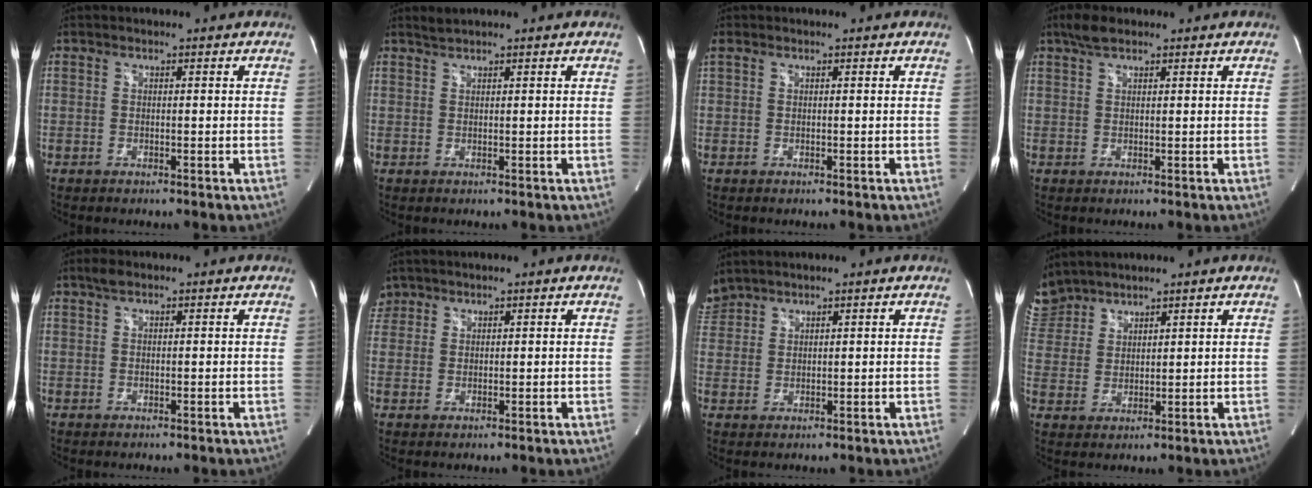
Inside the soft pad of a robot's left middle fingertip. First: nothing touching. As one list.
[{"total": 1.2, "force": [1.1, -0.3, 0.2], "torque": [-0.009, 0.005, 0.028]}, {"total": 0.7, "force": [0.5, 0.4, 0.3], "torque": [-0.016, 0.019, 0.012]}, {"total": 3.0, "force": [2.3, 0.9, 1.8], "torque": [-0.043, 0.012, 0.045]}, {"total": 1.5, "force": [1.1, 0.5, 0.9], "torque": [-0.024, 0.012, 0.022]}, {"total": 2.9, "force": [2.2, 1.9, -0.1], "torque": [0.005, 0.013, 0.044]}, {"total": 3.8, "force": [3.6, 1.1, 0.1], "torque": [-0.014, 0.020, 0.079]}, {"total": 7.4, "force": [6.7, 3.0, 0.2], "torque": [-0.015, 0.014, 0.147]}]